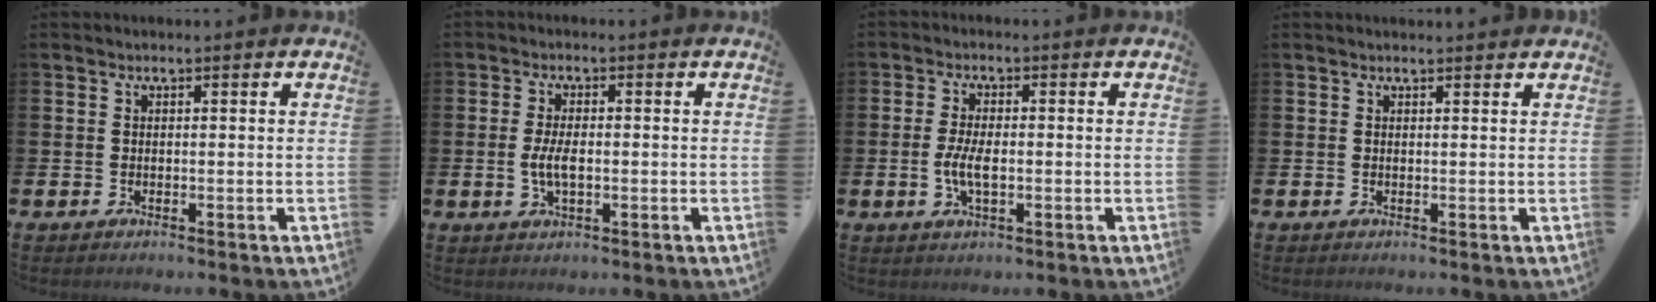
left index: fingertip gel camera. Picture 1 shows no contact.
{"total": 3.6, "force": [-0.3, 1.5, 3.2], "torque": [-0.060, -0.001, -0.010]}
{"total": 3.9, "force": [-0.6, 1.6, 3.5], "torque": [-0.062, -0.002, -0.014]}
{"total": 0.8, "force": [0.7, 0.0, 0.2], "torque": [0.007, -0.004, 0.011]}